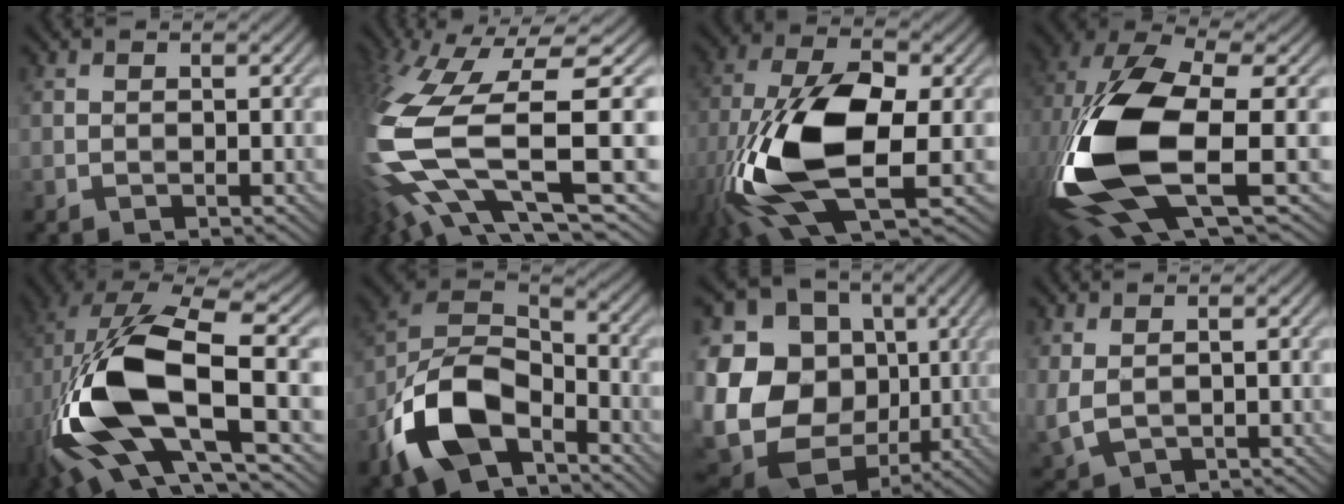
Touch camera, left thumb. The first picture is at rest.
{"total": 16.1, "force": [-1.8, 6.0, 14.8], "torque": [-0.361, -0.028, -0.009]}
{"total": 16.1, "force": [-3.9, 7.2, 13.8], "torque": [-0.313, -0.014, -0.076]}
{"total": 18.6, "force": [-3.3, 8.8, 16.1], "torque": [-0.384, -0.032, -0.039]}
{"total": 19.6, "force": [-2.8, 9.2, 17.0], "torque": [-0.379, -0.020, -0.041]}
{"total": 14.5, "force": [-7.7, 8.0, 9.3], "torque": [-0.219, -0.022, -0.162]}
{"total": 20.4, "force": [-2.2, 17.5, 10.3], "torque": [-0.240, -0.010, -0.035]}
{"total": 3.7, "force": [0.8, 2.2, 2.9], "torque": [-0.083, -0.006, 0.023]}